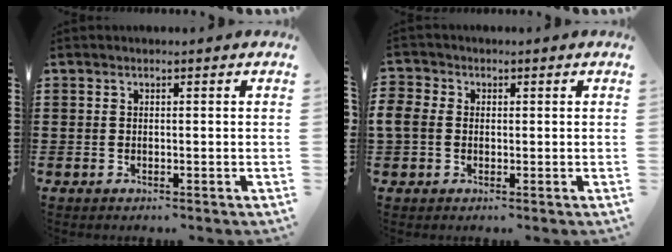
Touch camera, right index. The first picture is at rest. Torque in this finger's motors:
{"motor_torque": [1.60, -0.12, 0.35, 0.21]}